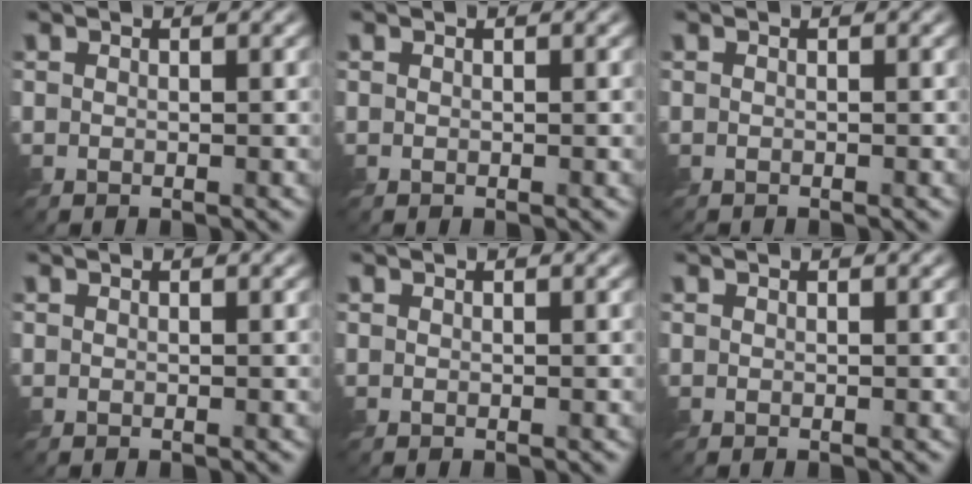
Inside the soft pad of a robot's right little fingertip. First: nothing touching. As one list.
[{"total": 0.0}, {"total": 0.7, "force": [-0.7, 0.0, 0.0], "torque": [0.004, -0.006, -0.012]}, {"total": 0.0}, {"total": 0.0}, {"total": 0.0}]